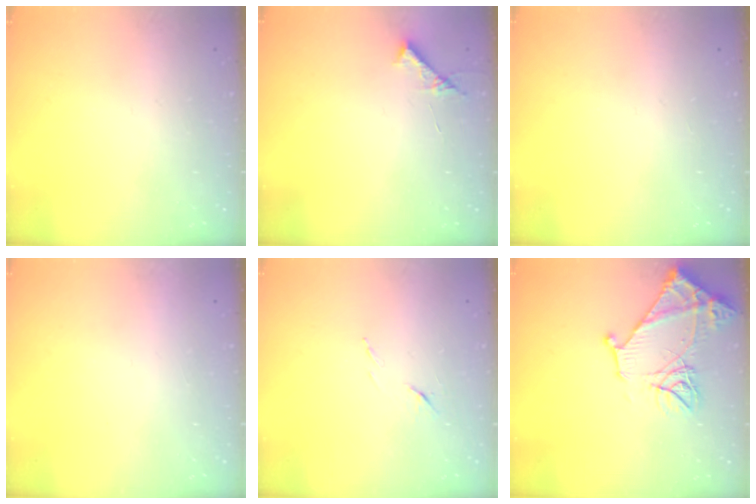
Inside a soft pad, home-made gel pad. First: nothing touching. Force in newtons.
{"total": 6.9, "press": 6.9, "slide": 0.7}
{"total": 0.0}
{"total": 1.5, "press": 1.5, "slide": 0.1}
{"total": 6.1, "press": 6.0, "slide": 0.7}
{"total": 13.5, "press": 13.4, "slide": 1.3}